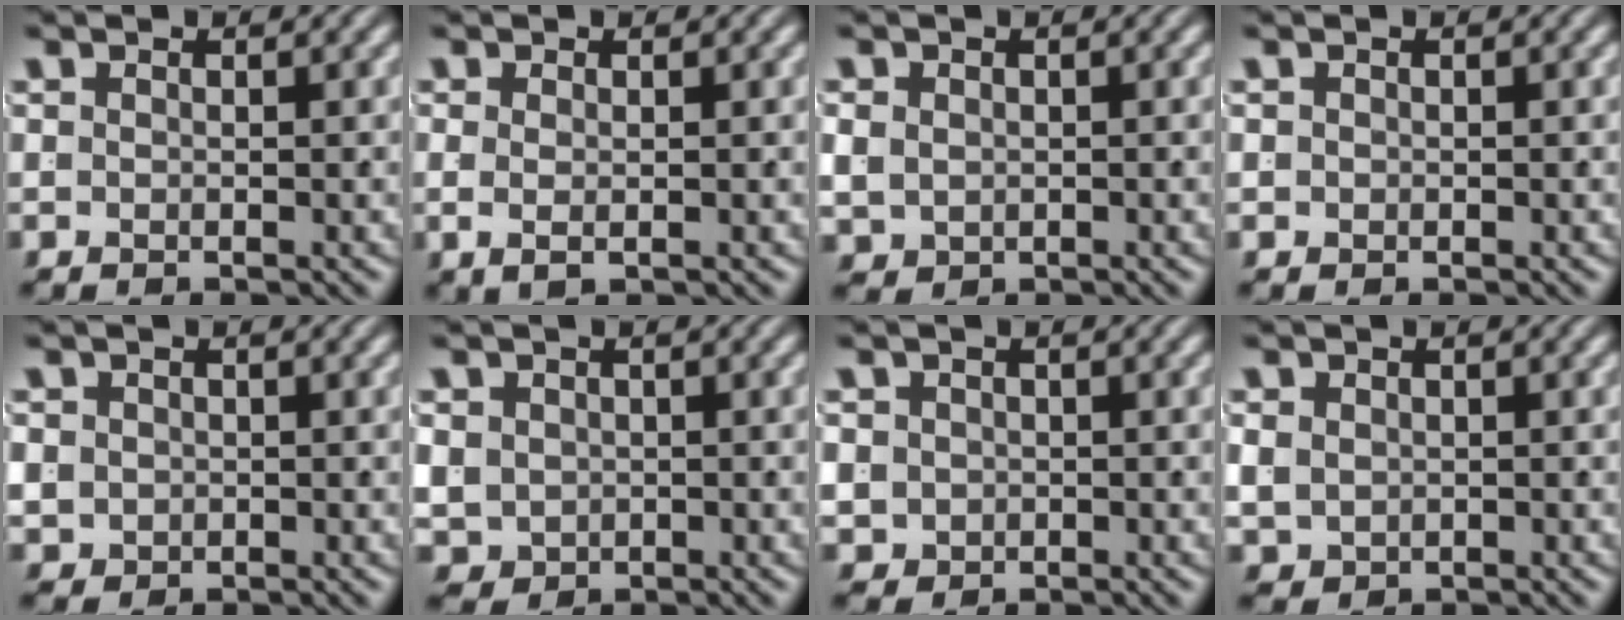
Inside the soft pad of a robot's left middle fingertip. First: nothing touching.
{"total": 1.2, "force": [-0.1, 0.0, 1.2], "torque": [-0.019, -0.011, 0.007]}
{"total": 2.8, "force": [-0.4, 2.6, 1.2], "torque": [-0.040, -0.026, 0.010]}
{"total": 0.8, "force": [-0.1, 0.8, 0.2], "torque": [-0.008, -0.006, 0.002]}
{"total": 3.1, "force": [-0.6, 2.9, 1.1], "torque": [-0.043, -0.023, 0.001]}
{"total": 6.2, "force": [-1.4, 5.5, 2.5], "torque": [-0.072, -0.040, -0.008]}
{"total": 4.3, "force": [-0.9, 3.9, 1.5], "torque": [-0.051, -0.027, -0.005]}
{"total": 3.4, "force": [-0.5, 3.1, 1.4], "torque": [-0.047, -0.030, 0.009]}